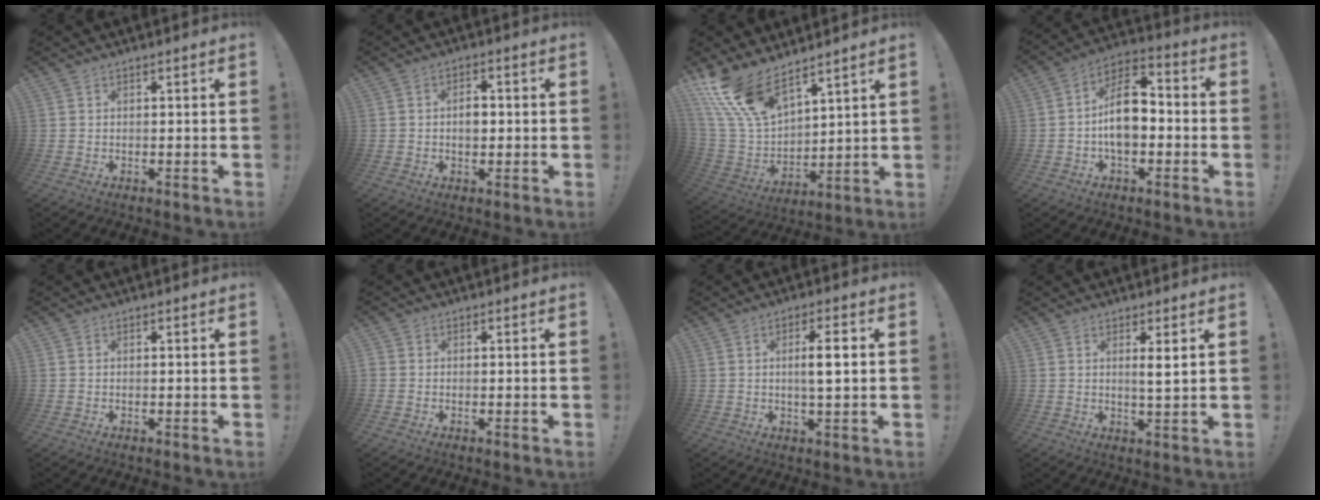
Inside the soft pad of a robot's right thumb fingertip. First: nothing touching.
{"total": 4.0, "force": [-0.2, 2.8, 2.8], "torque": [-0.034, 0.004, -0.008]}
{"total": 15.5, "force": [12.0, 6.6, 7.2], "torque": [-0.155, -0.083, 0.228]}
{"total": 13.2, "force": [-2.0, 8.1, 10.3], "torque": [-0.172, 0.021, -0.037]}
{"total": 0.0}
{"total": 0.7, "force": [-0.3, 0.6, 0.2], "torque": [-0.004, 0.005, -0.006]}
{"total": 6.2, "force": [0.6, 1.1, 6.1], "torque": [-0.096, 0.001, 0.003]}
{"total": 3.8, "force": [1.6, 0.1, 3.5], "torque": [-0.046, -0.015, 0.021]}